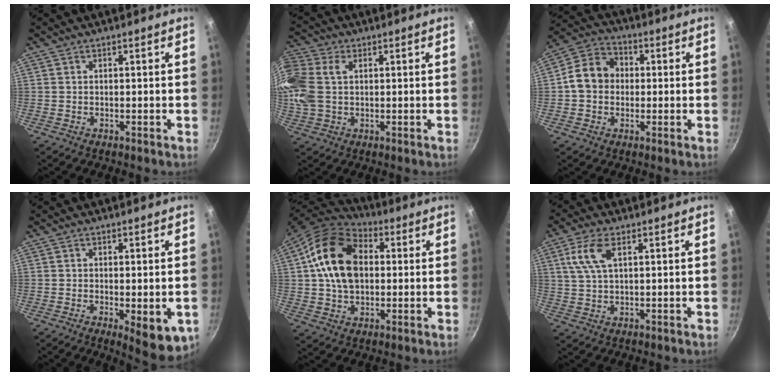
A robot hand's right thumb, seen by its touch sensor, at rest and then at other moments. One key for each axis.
{"total": 16.4, "fx": 3.1, "fy": 11.9, "fz": 10.9, "tx": -0.268, "ty": 0.031, "tz": 0.055}
{"total": 9.7, "fx": 0.1, "fy": 8.1, "fz": 5.3, "tx": -0.062, "ty": 0.022, "tz": -0.020}
{"total": 8.5, "fx": -2.5, "fy": 3.0, "fz": 7.5, "tx": -0.075, "ty": -0.002, "tz": -0.024}
{"total": 16.8, "fx": 2.5, "fy": 11.8, "fz": 11.8, "tx": -0.182, "ty": 0.016, "tz": 0.030}
{"total": 6.5, "fx": 2.4, "fy": 3.0, "fz": 5.3, "tx": -0.111, "ty": 0.006, "tz": 0.049}